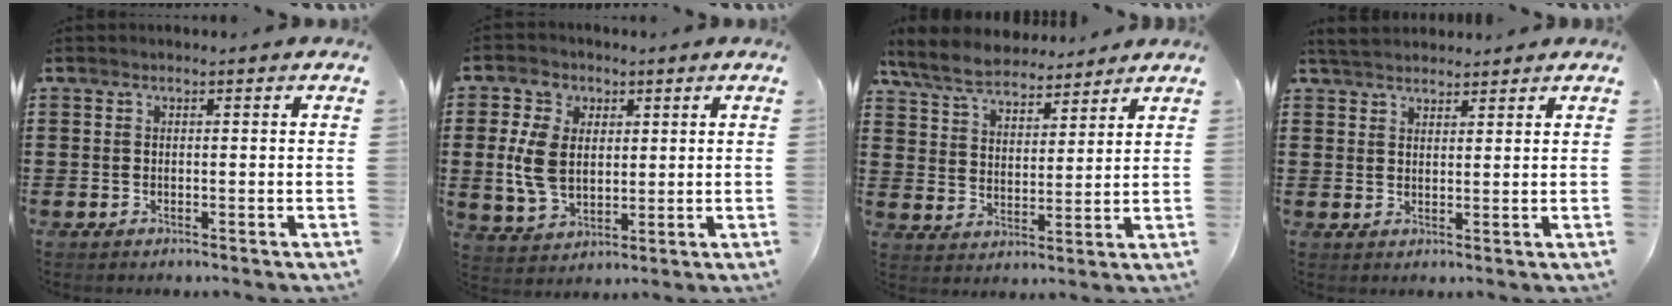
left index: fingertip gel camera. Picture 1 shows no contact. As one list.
[{"total": 7.7, "force": [1.0, 5.7, 5.0], "torque": [-0.129, 0.005, 0.012]}, {"total": 7.1, "force": [6.4, 2.0, 2.3], "torque": [-0.072, -0.019, 0.117]}, {"total": 3.4, "force": [3.2, 0.9, 0.8], "torque": [-0.024, 0.000, 0.061]}]